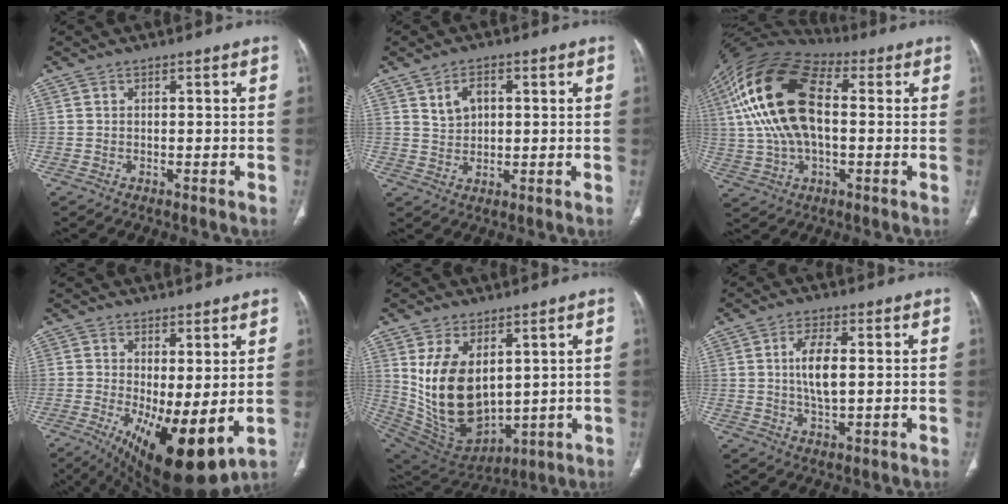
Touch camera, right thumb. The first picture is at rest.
{"total": 4.9, "force": [1.8, 3.2, 3.2], "torque": [-0.043, -0.004, 0.039]}
{"total": 20.7, "force": [2.8, 11.0, 17.3], "torque": [-0.346, 0.022, 0.043]}
{"total": 13.7, "force": [-2.0, 4.9, 12.7], "torque": [-0.206, -0.024, -0.010]}
{"total": 17.2, "force": [3.6, 10.4, 13.2], "torque": [-0.228, -0.025, 0.107]}
{"total": 6.9, "force": [0.8, 2.7, 6.3], "torque": [-0.121, -0.005, 0.013]}